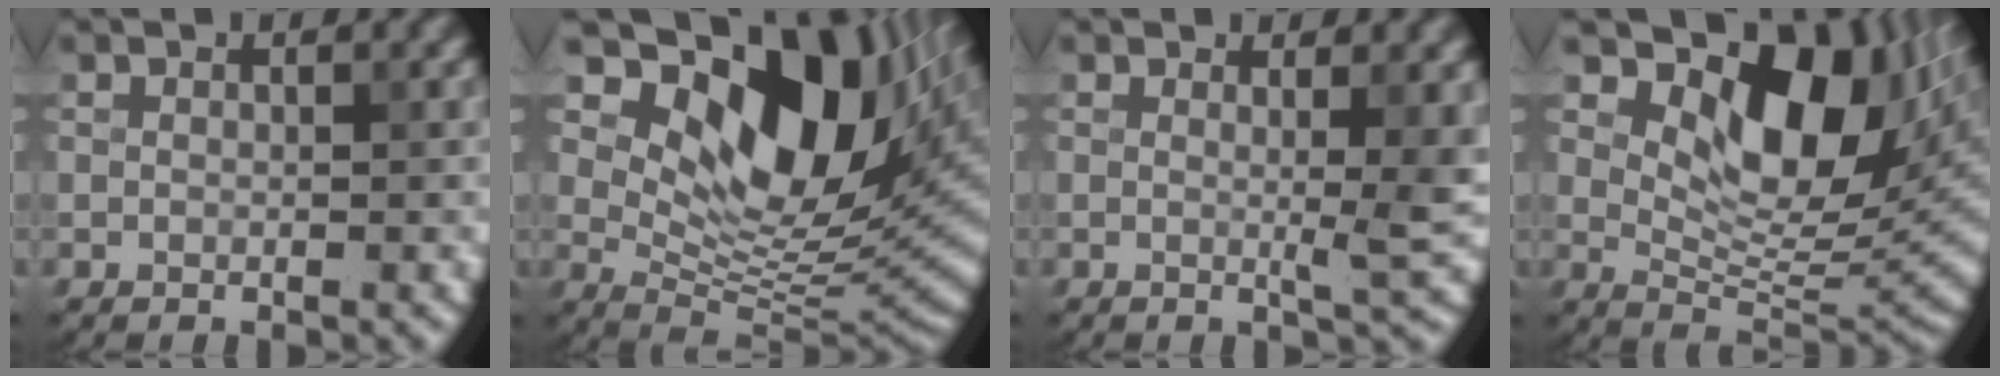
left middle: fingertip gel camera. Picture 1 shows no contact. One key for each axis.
{"total": 13.6, "fx": 6.6, "fy": 6.9, "fz": 9.7, "tx": -0.151, "ty": 0.002, "tz": 0.121}
{"total": 2.8, "fx": 0.6, "fy": 0.2, "fz": 2.7, "tx": -0.035, "ty": -0.005, "tz": 0.008}
{"total": 10.6, "fx": 4.7, "fy": 5.4, "fz": 7.9, "tx": -0.117, "ty": -0.008, "tz": 0.084}